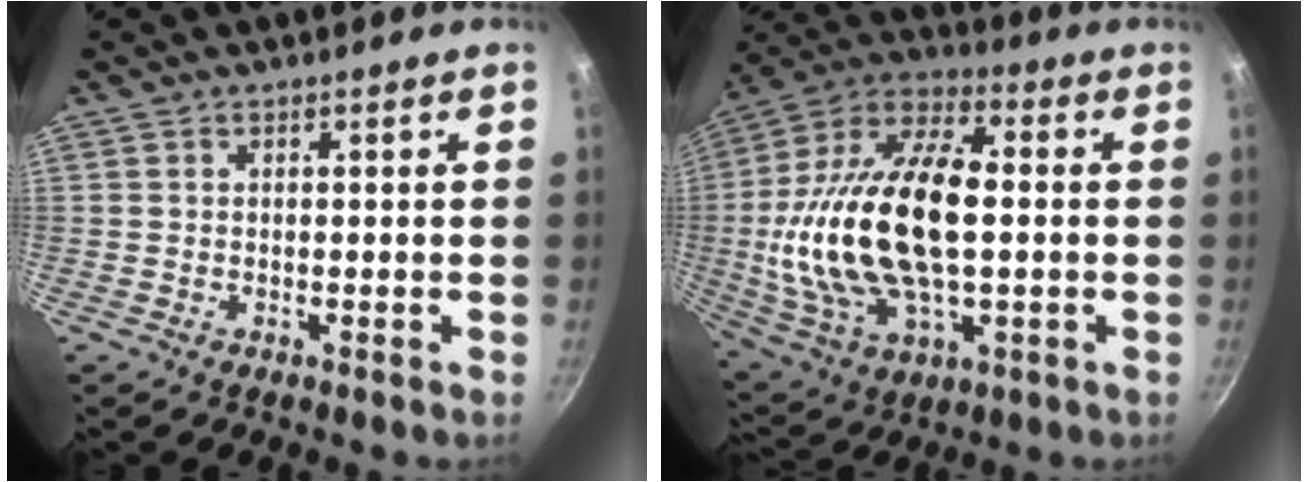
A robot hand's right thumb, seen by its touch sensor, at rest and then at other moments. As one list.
[{"total": 26.6, "force": [-0.4, 14.1, 22.6], "torque": [-0.439, 0.026, -0.006]}]